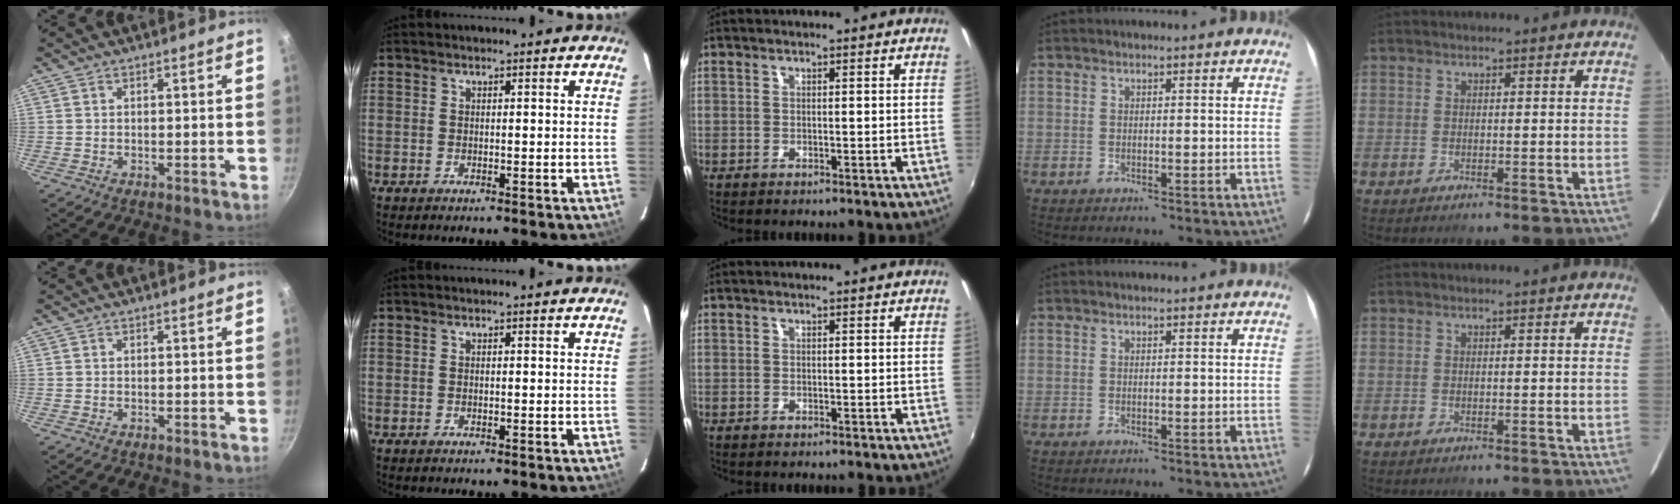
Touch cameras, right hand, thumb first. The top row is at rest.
{}